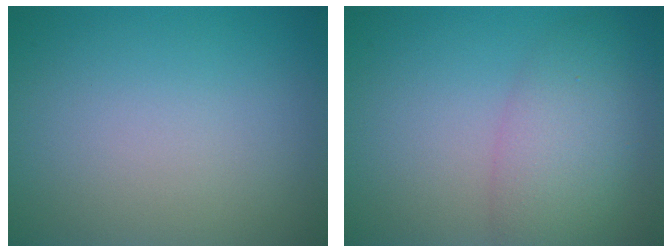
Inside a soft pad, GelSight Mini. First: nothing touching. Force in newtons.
{"total": 4.9, "press": 4.9, "slide": 0.1}